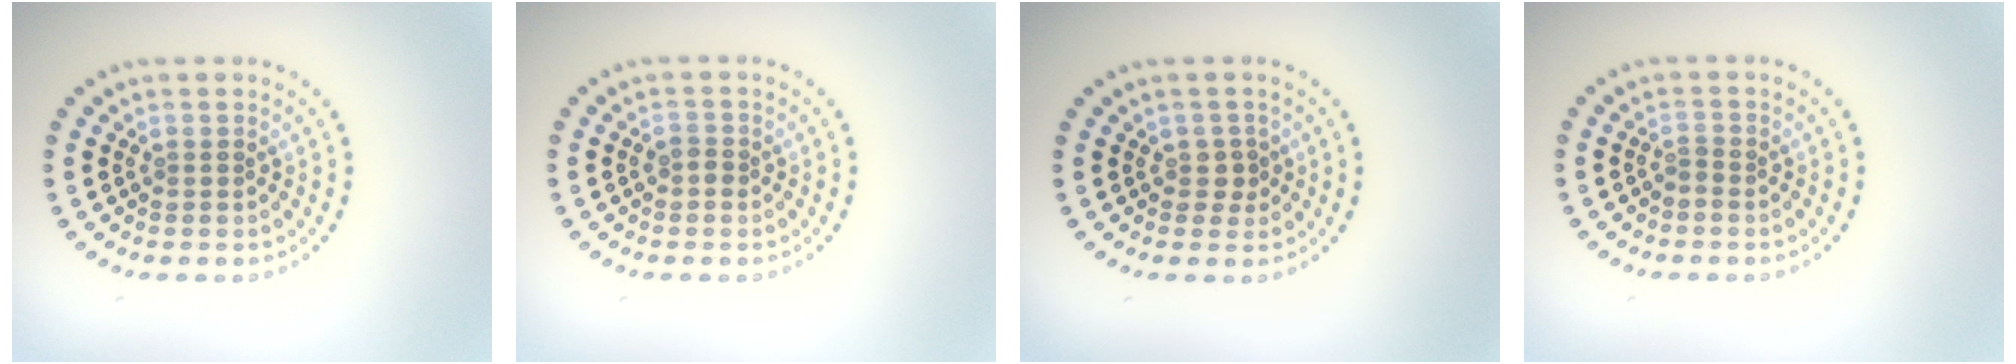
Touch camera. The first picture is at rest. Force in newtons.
{"total": 1.0, "press": 0.9, "slide": 0.4}
{"total": 1.2, "press": 1.1, "slide": 0.6}
{"total": 0.6, "press": 0.2, "slide": 0.6}